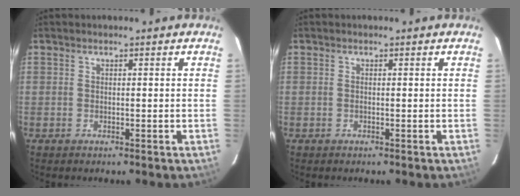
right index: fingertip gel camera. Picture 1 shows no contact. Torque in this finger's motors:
{"motor_torque": [0.10, 0.03, 0.05, 0.01]}